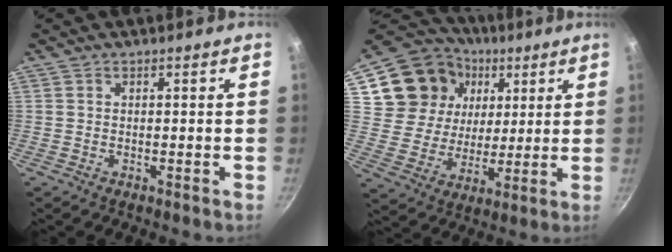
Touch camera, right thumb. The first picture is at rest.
{"total": 19.1, "force": [6.9, 15.7, 8.3], "torque": [-0.140, -0.001, 0.126]}